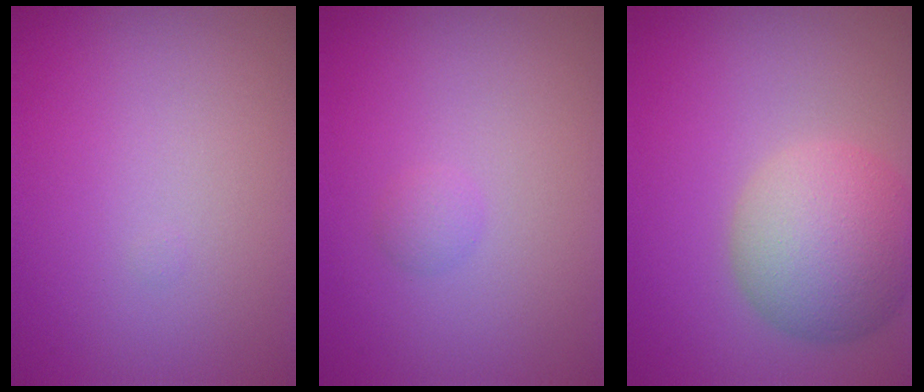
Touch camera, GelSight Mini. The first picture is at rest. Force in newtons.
{"total": 0.8, "press": 0.8, "slide": 0.0}
{"total": 7.2, "press": 7.2, "slide": 0.4}